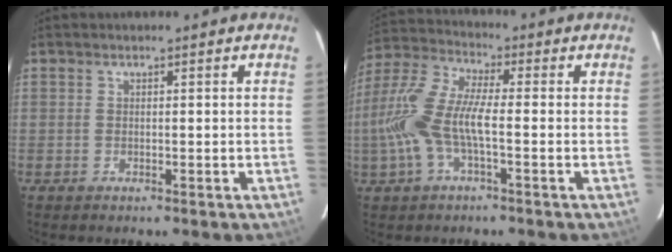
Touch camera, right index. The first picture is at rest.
{"total": 12.0, "force": [-2.4, 3.4, 11.3], "torque": [-0.247, 0.004, -0.049]}